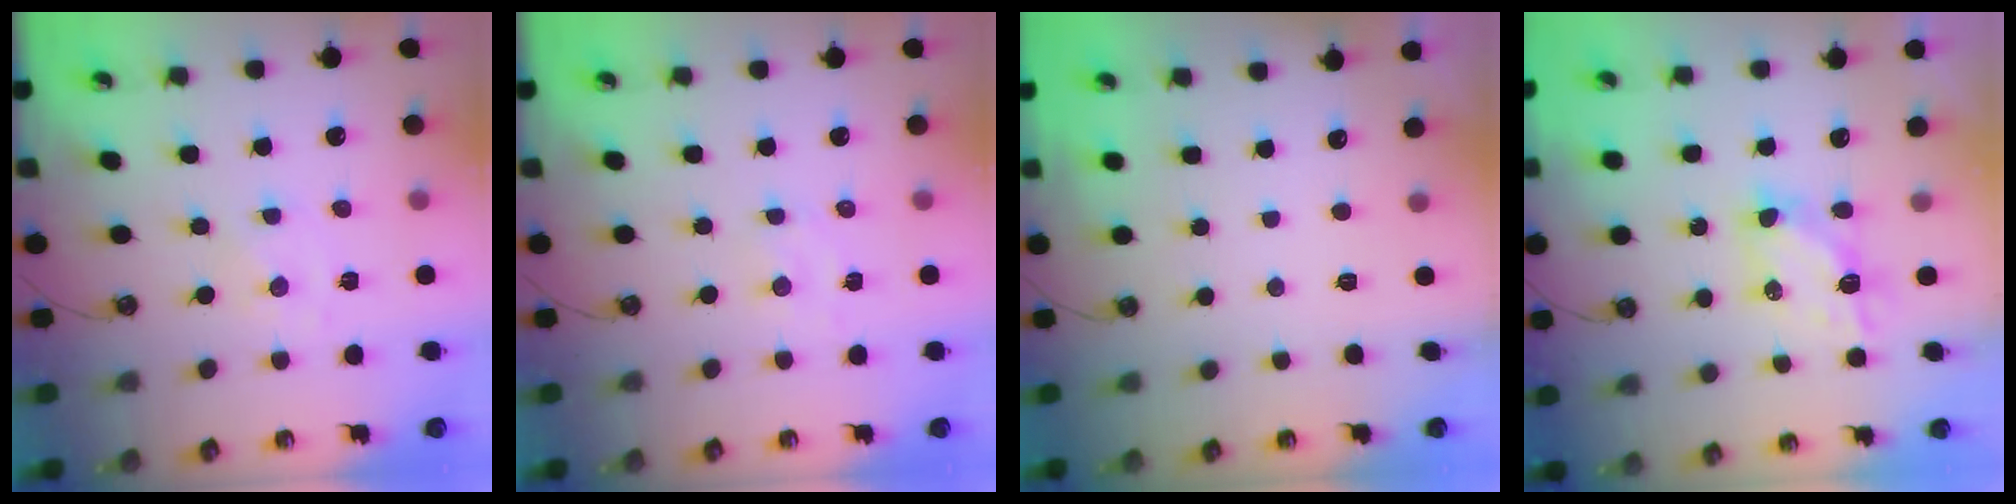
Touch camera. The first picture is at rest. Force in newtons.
{"total": 2.3, "press": 2.3, "slide": 0.4}
{"total": 0.0}
{"total": 6.0, "press": 6.0, "slide": 0.3}